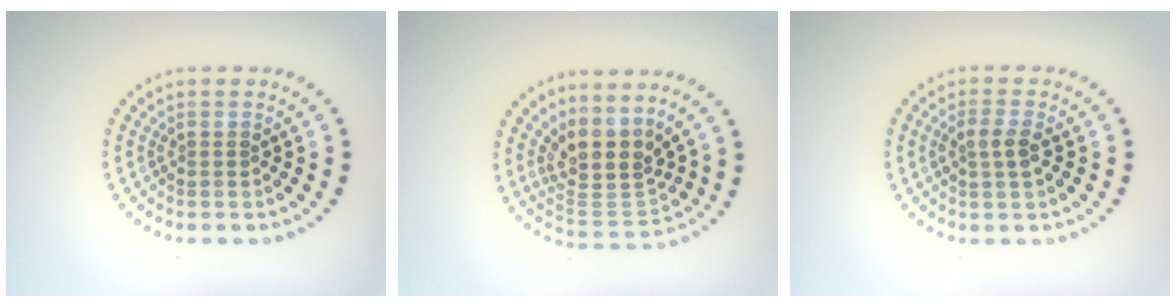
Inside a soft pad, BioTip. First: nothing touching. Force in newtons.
{"total": 4.2, "press": 3.4, "slide": 2.5}
{"total": 2.0, "press": 2.0, "slide": 0.5}